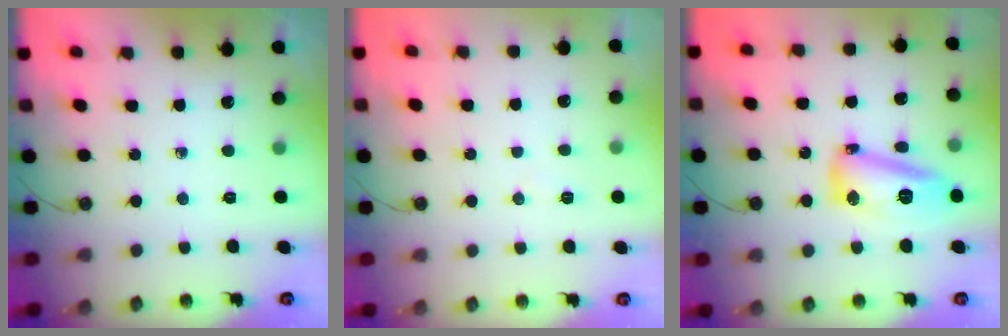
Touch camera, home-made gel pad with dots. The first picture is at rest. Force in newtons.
{"total": 3.4, "press": 3.4, "slide": 0.5}
{"total": 13.0, "press": 12.9, "slide": 1.2}